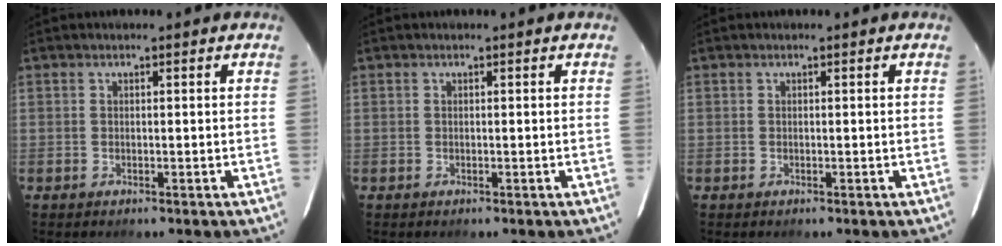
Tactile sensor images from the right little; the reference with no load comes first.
{"total": 0.0}
{"total": 0.0}